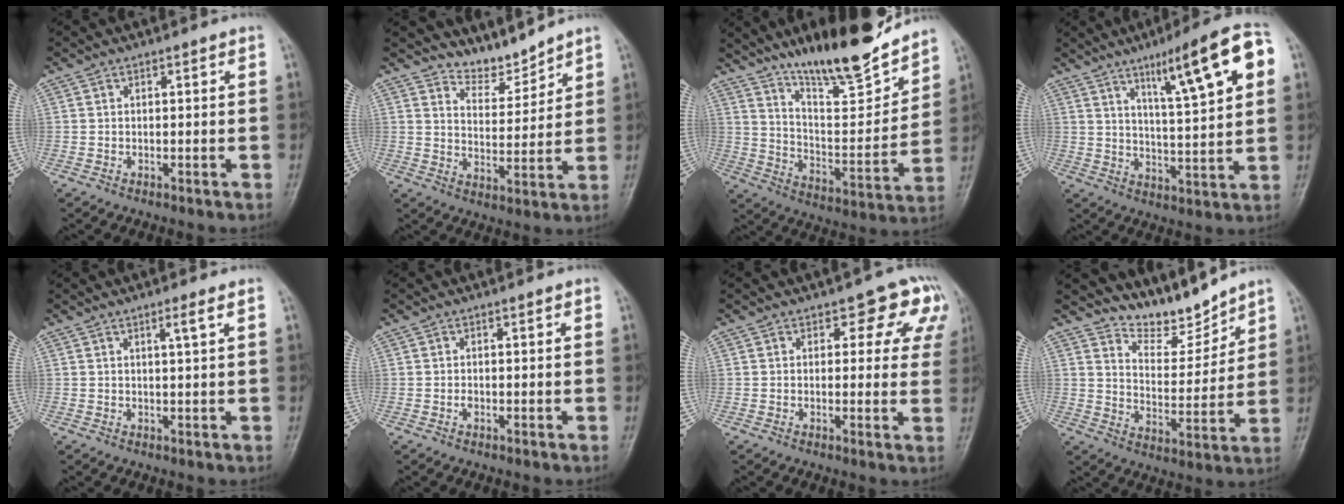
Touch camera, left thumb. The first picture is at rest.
{"total": 5.7, "force": [5.4, 1.7, 0.0], "torque": [0.021, -0.054, 0.106]}
{"total": 18.5, "force": [14.8, 4.3, 10.3], "torque": [-0.126, -0.091, 0.247]}
{"total": 15.9, "force": [6.9, 2.7, 14.0], "torque": [-0.202, -0.017, 0.106]}
{"total": 2.2, "force": [1.1, -0.1, 1.9], "torque": [-0.035, -0.006, 0.020]}
{"total": 0.9, "force": [0.0, 0.6, 0.6], "torque": [-0.004, 0.002, -0.003]}
{"total": 8.3, "force": [3.9, 5.0, 5.5], "torque": [-0.007, -0.007, 0.035]}
{"total": 8.6, "force": [8.2, 2.3, 1.4], "torque": [0.004, -0.069, 0.153]}